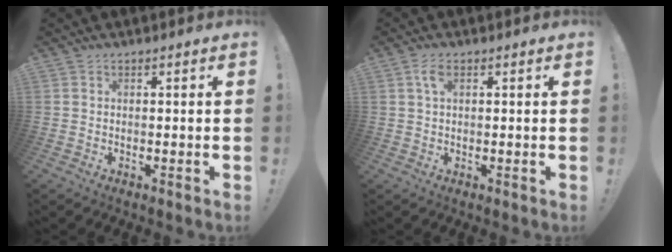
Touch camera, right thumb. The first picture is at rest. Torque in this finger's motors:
{"motor_torque": [0.55, 0.75, 0.16, -0.23, 0.06]}